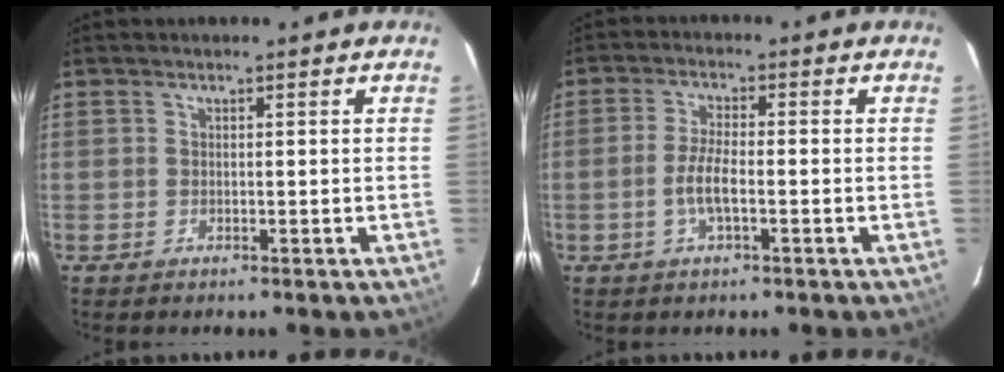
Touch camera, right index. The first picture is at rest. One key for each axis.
{"total": 4.8, "fx": -1.5, "fy": 1.2, "fz": 4.5, "tx": -0.094, "ty": 0.000, "tz": -0.029}